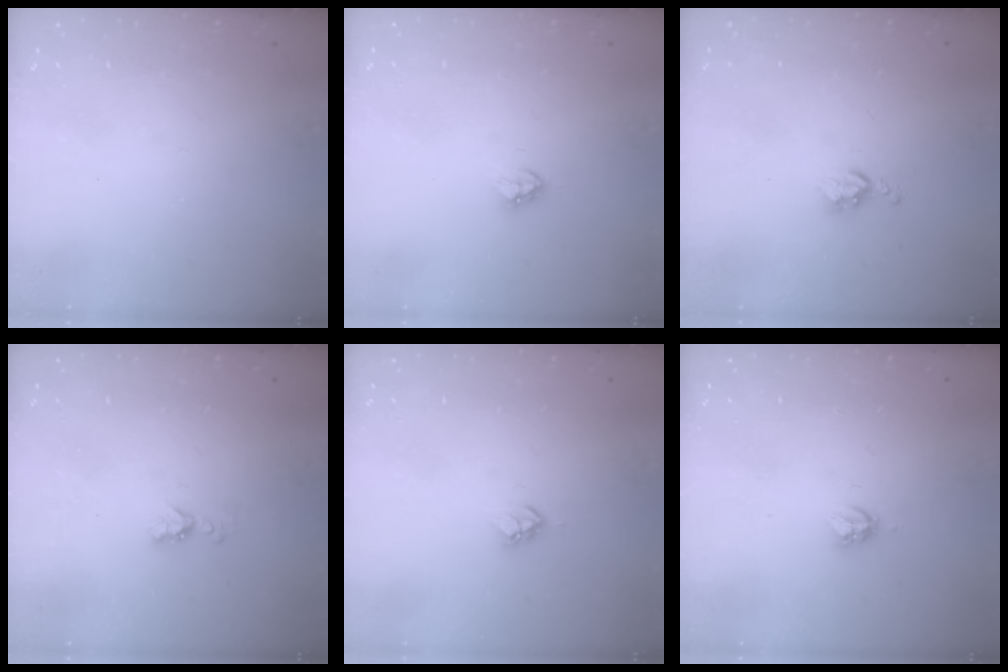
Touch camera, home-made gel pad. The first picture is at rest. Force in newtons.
{"total": 3.5, "press": 3.5, "slide": 0.2}
{"total": 5.1, "press": 5.1, "slide": 0.7}
{"total": 4.5, "press": 4.5, "slide": 0.5}
{"total": 4.6, "press": 4.6, "slide": 0.3}
{"total": 3.9, "press": 3.9, "slide": 0.4}